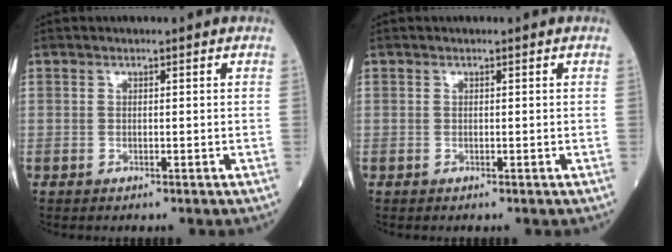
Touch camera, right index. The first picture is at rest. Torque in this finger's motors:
{"motor_torque": [0.00, 0.00, 0.00, -0.01]}